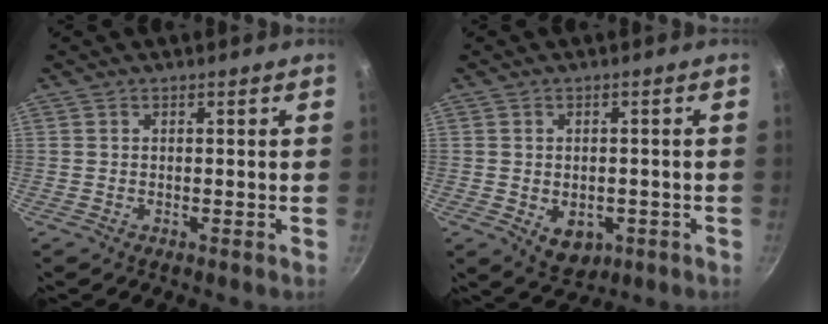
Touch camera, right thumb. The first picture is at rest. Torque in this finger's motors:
{"motor_torque": [-0.30, 0.41, 0.06, -0.04, 0.11]}